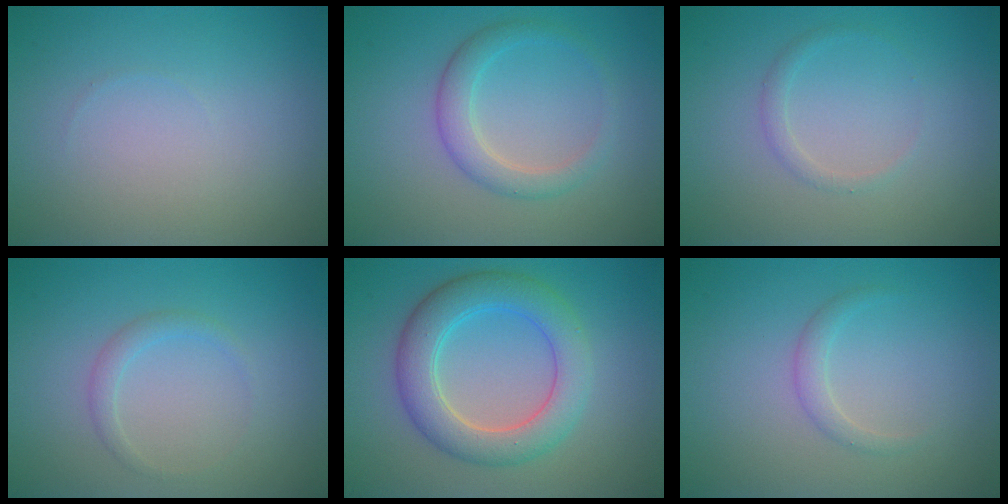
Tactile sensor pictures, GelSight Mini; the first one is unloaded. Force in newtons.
{"total": 2.6, "press": 2.6, "slide": 0.1}
{"total": 1.0, "press": 1.0, "slide": 0.0}
{"total": 1.2, "press": 1.2, "slide": 0.1}
{"total": 5.6, "press": 5.6, "slide": 0.2}
{"total": 1.2, "press": 1.2, "slide": 0.0}